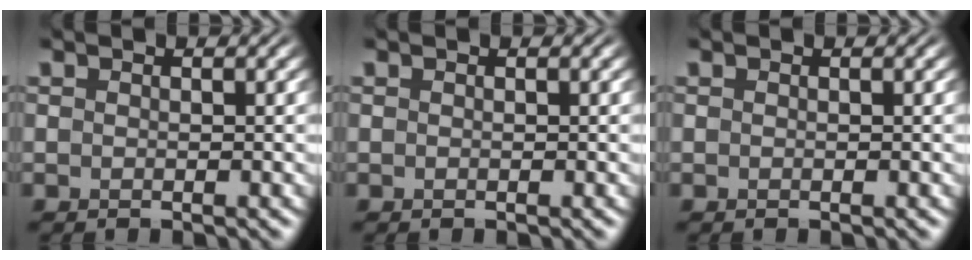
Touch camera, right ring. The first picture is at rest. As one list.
[{"total": 0.0}, {"total": 0.0}]